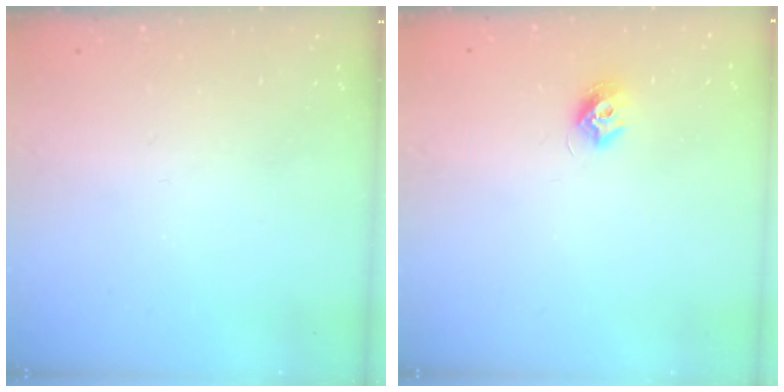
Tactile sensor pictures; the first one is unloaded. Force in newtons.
{"total": 7.2, "press": 7.2, "slide": 0.4}